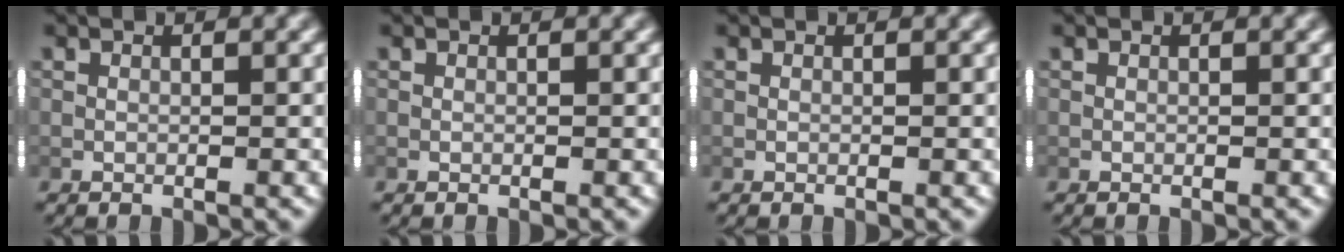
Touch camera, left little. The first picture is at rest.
{"total": 0.0}
{"total": 0.0}
{"total": 0.0}